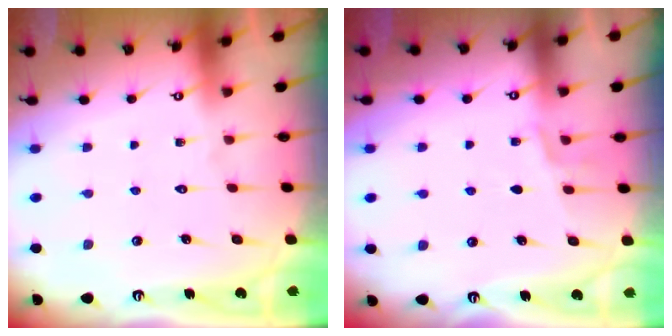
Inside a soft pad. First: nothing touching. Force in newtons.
{"total": 4.1, "press": 4.0, "slide": 1.1}